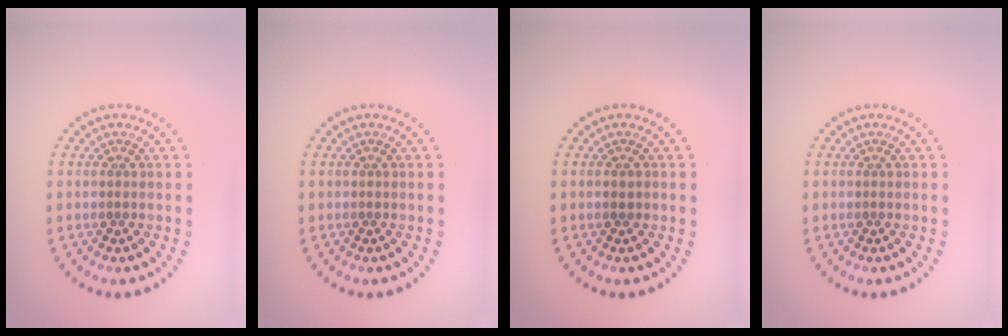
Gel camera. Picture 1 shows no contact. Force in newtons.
{"total": 0.0}
{"total": 0.8, "press": 0.7, "slide": 0.4}
{"total": 0.0}